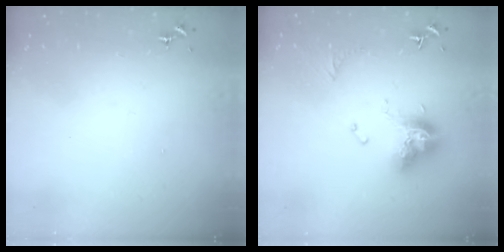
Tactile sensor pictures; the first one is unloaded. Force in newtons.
{"total": 13.2, "press": 13.1, "slide": 1.3}